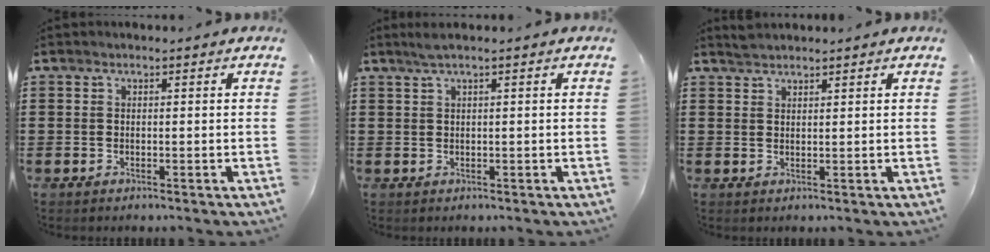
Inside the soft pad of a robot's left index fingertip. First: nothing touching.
{"total": 1.4, "force": [0.6, -0.1, 1.2], "torque": [-0.023, -0.001, 0.012]}
{"total": 1.6, "force": [1.5, 0.2, 0.1], "torque": [-0.006, 0.001, 0.030]}